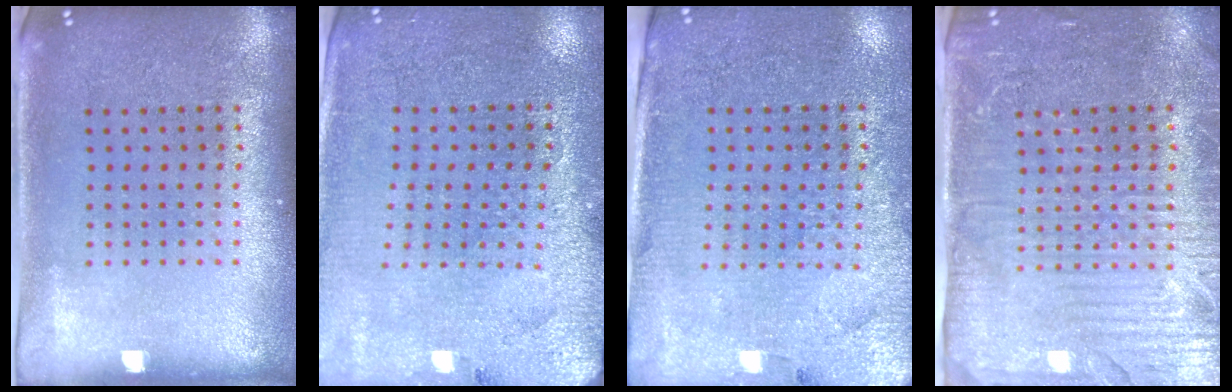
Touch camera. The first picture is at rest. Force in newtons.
{"total": 2.8, "press": 2.8, "slide": 0.5}
{"total": 3.1, "press": 2.9, "slide": 1.1}
{"total": 4.3, "press": 3.9, "slide": 1.8}